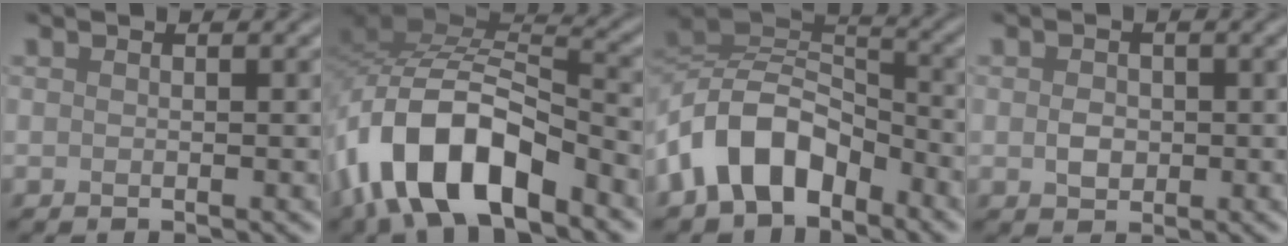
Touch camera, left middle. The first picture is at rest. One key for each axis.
{"total": 12.0, "fx": -6.5, "fy": 5.5, "fz": 8.4, "tx": -0.156, "ty": 0.003, "tz": -0.131}
{"total": 8.8, "fx": -4.7, "fy": 5.2, "fz": 5.3, "tx": -0.095, "ty": 0.012, "tz": -0.101}
{"total": 1.8, "fx": -0.1, "fy": 1.5, "fz": 1.1, "tx": -0.022, "ty": -0.003, "tz": -0.003}